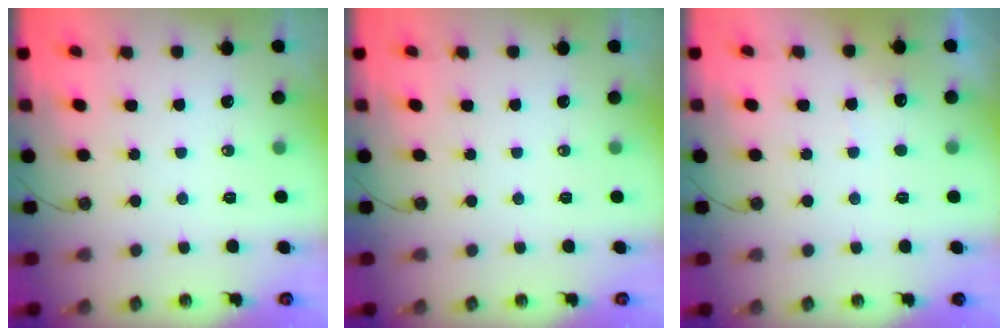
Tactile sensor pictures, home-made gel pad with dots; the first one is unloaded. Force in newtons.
{"total": 0.0}
{"total": 4.9, "press": 4.8, "slide": 1.3}